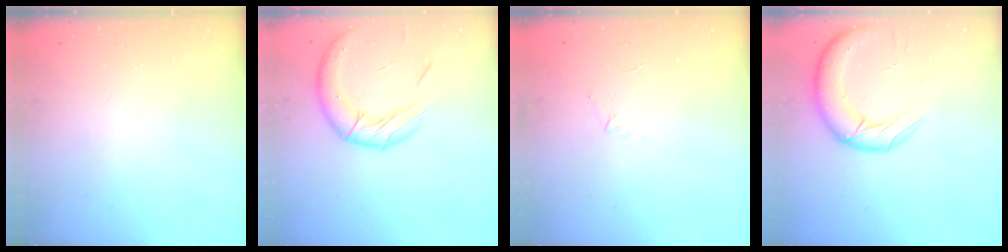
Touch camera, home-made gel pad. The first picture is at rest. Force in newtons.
{"total": 16.1, "press": 15.9, "slide": 2.5}
{"total": 3.2, "press": 3.1, "slide": 0.8}
{"total": 15.3, "press": 14.8, "slide": 3.8}